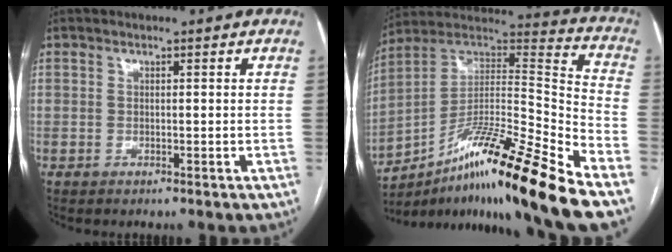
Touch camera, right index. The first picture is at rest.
{"total": 22.5, "force": [-15.0, -0.1, 16.8], "torque": [-0.259, 0.004, -0.253]}